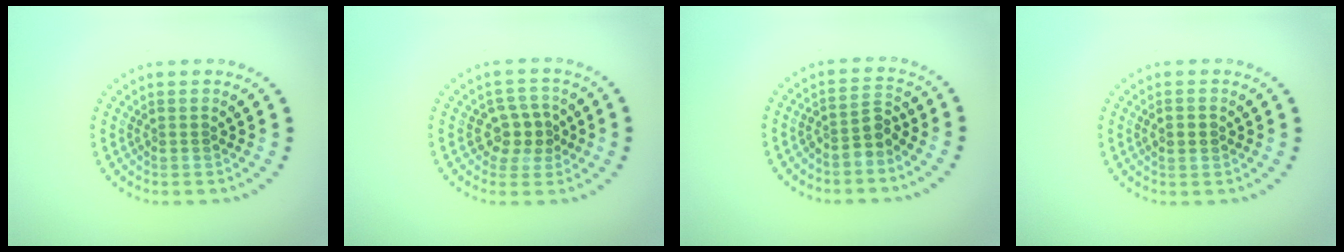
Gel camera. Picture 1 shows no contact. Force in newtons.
{"total": 2.9, "press": 2.6, "slide": 1.3}
{"total": 2.2, "press": 1.7, "slide": 1.4}
{"total": 1.8, "press": 1.8, "slide": 0.1}